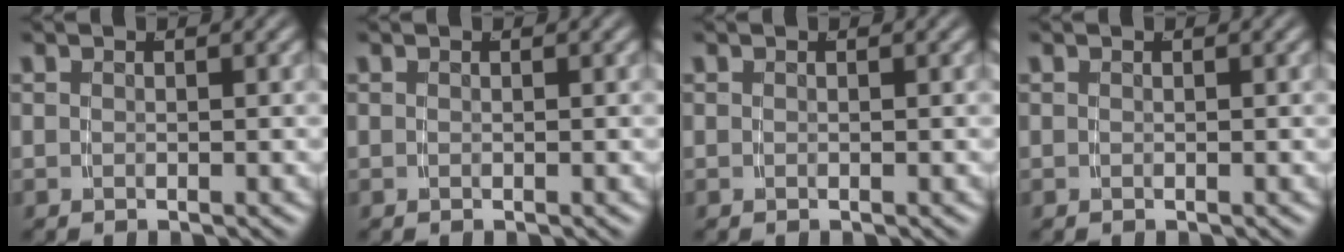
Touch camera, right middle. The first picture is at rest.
{"total": 0.0}
{"total": 0.0}
{"total": 0.0}